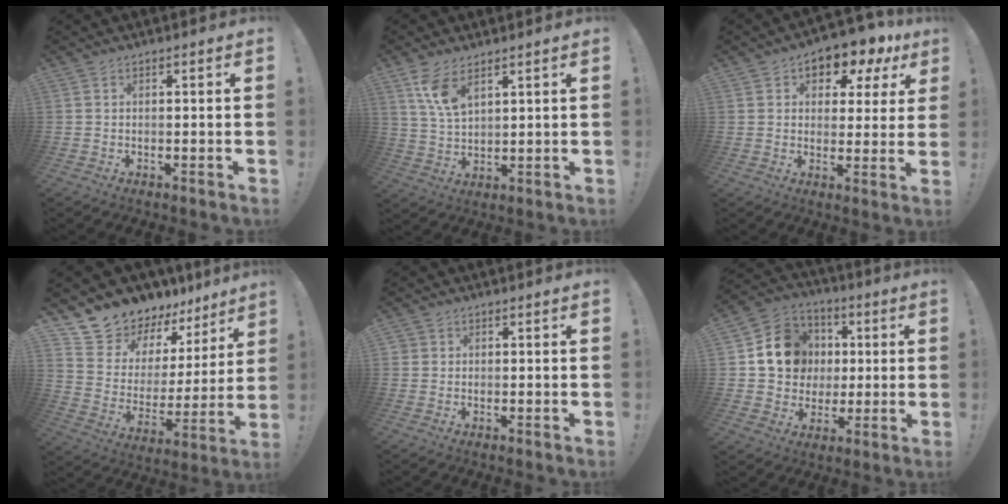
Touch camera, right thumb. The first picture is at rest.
{"total": 8.0, "force": [5.1, 3.5, 5.1], "torque": [-0.093, -0.029, 0.091]}
{"total": 6.8, "force": [4.8, 4.0, 2.8], "torque": [-0.033, -0.043, 0.083]}
{"total": 11.5, "force": [10.7, 4.2, -0.1], "torque": [-0.013, -0.108, 0.201]}
{"total": 1.3, "force": [0.4, 1.2, 0.2], "torque": [-0.003, 0.001, 0.008]}
{"total": 14.9, "force": [2.6, 13.5, 5.7], "torque": [-0.069, 0.002, 0.068]}